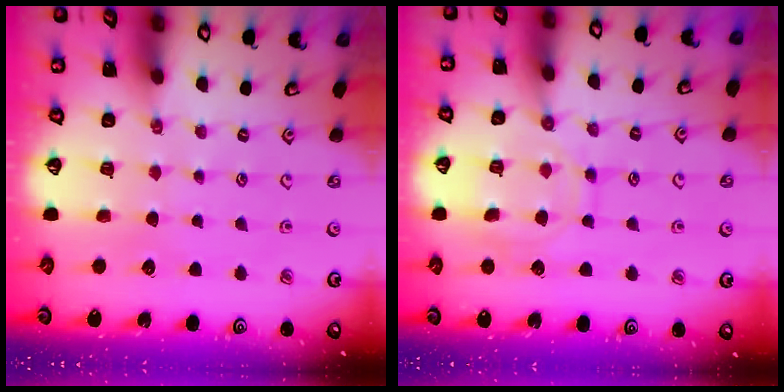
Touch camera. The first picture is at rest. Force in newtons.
{"total": 11.0, "press": 11.0, "slide": 0.8}